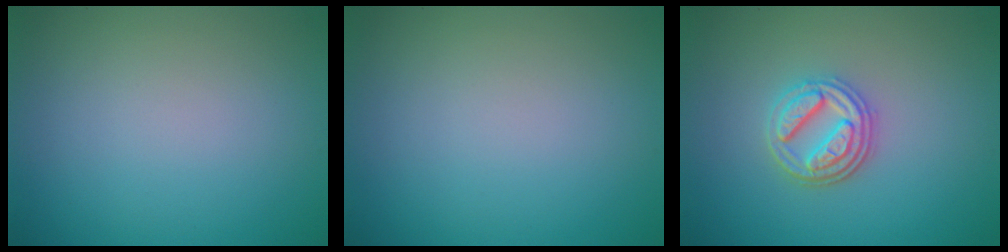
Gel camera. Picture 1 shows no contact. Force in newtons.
{"total": 0.0}
{"total": 3.6, "press": 3.2, "slide": 1.7}